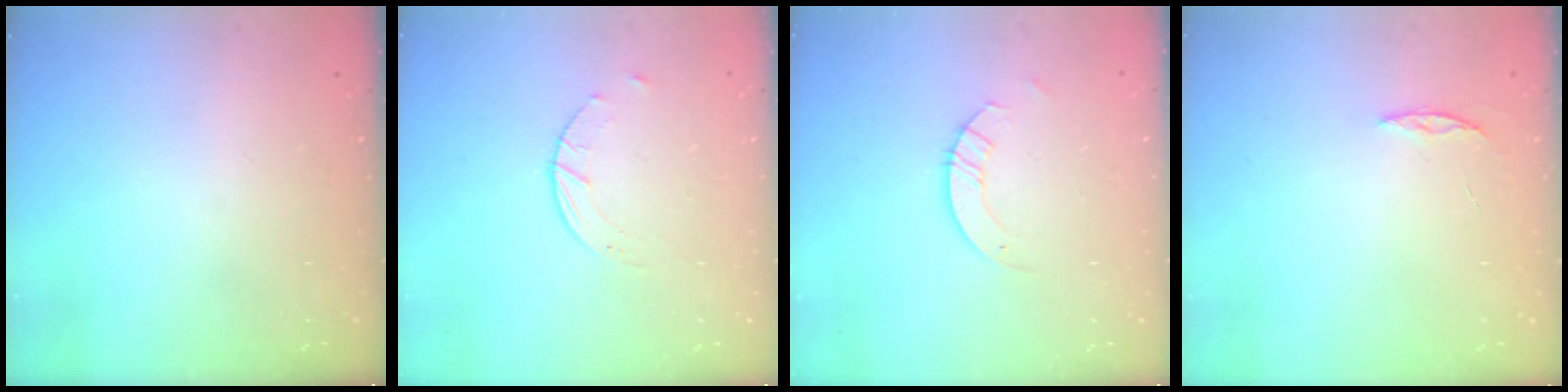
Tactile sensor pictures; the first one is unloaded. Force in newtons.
{"total": 2.0, "press": 2.0, "slide": 0.3}
{"total": 2.6, "press": 2.6, "slide": 0.2}
{"total": 2.4, "press": 2.4, "slide": 0.2}